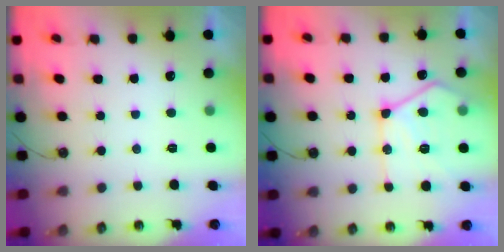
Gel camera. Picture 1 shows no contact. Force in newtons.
{"total": 16.9, "press": 16.8, "slide": 1.6}